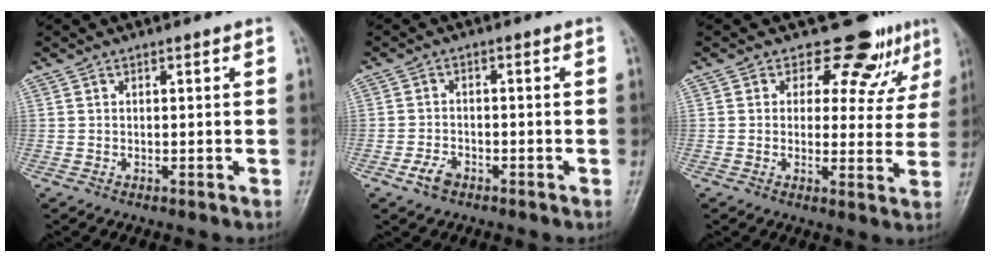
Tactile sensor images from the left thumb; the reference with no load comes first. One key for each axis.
{"total": 3.3, "fx": -2.0, "fy": 2.0, "fz": 1.7, "tx": -0.030, "ty": 0.011, "tz": -0.037}
{"total": 8.4, "fx": 6.6, "fy": 4.8, "fz": 2.1, "tx": 0.016, "ty": -0.044, "tz": 0.072}